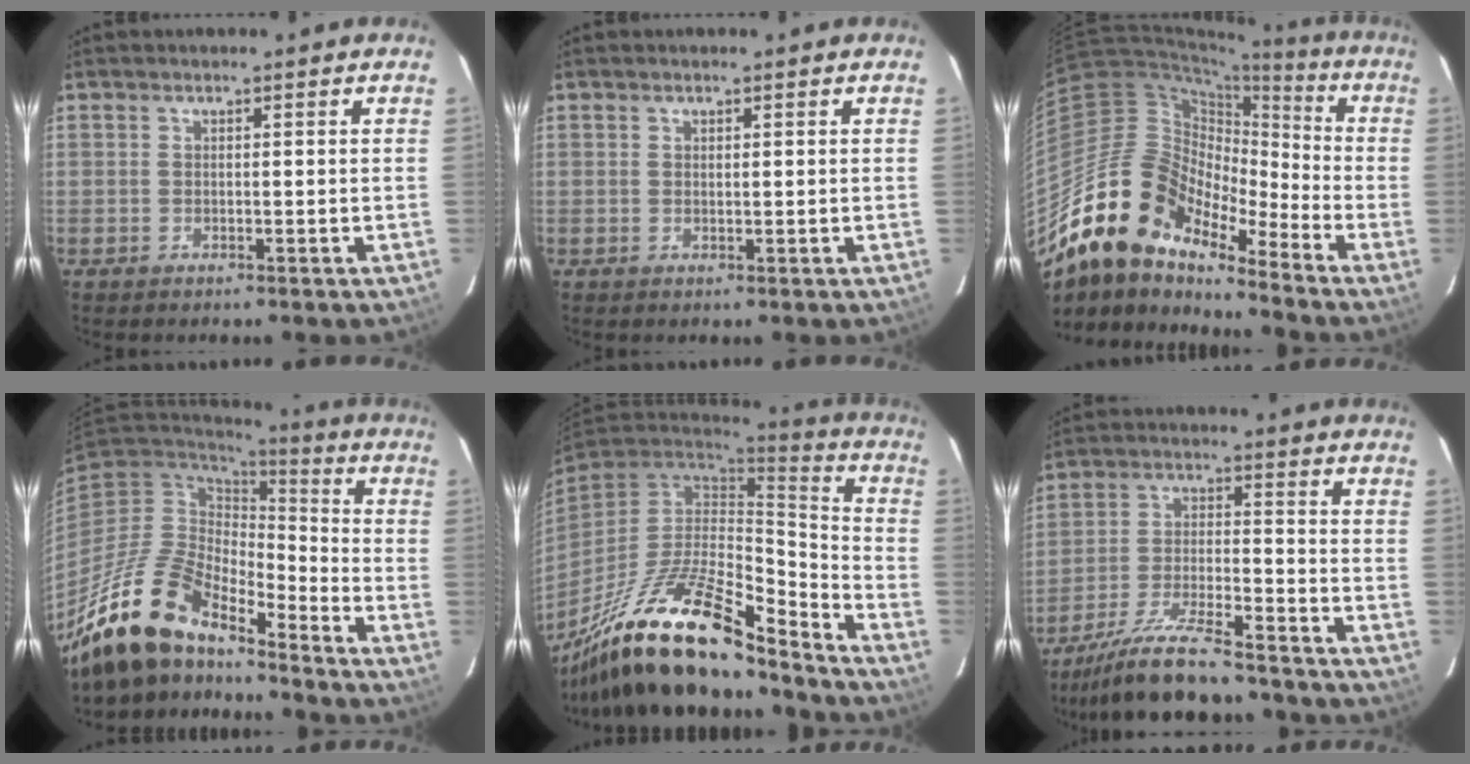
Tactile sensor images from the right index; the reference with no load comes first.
{"total": 0.6, "force": [0.3, 0.2, 0.4], "torque": [-0.008, 0.002, 0.007]}
{"total": 19.0, "force": [-14.8, 7.7, 9.1], "torque": [-0.158, 0.004, -0.292]}
{"total": 16.2, "force": [-13.8, 4.8, 6.9], "torque": [-0.142, -0.007, -0.265]}
{"total": 25.9, "force": [-18.2, 7.7, 16.7], "torque": [-0.312, -0.031, -0.311]}
{"total": 15.2, "force": [-13.4, 2.1, 6.8], "torque": [-0.144, -0.022, -0.228]}